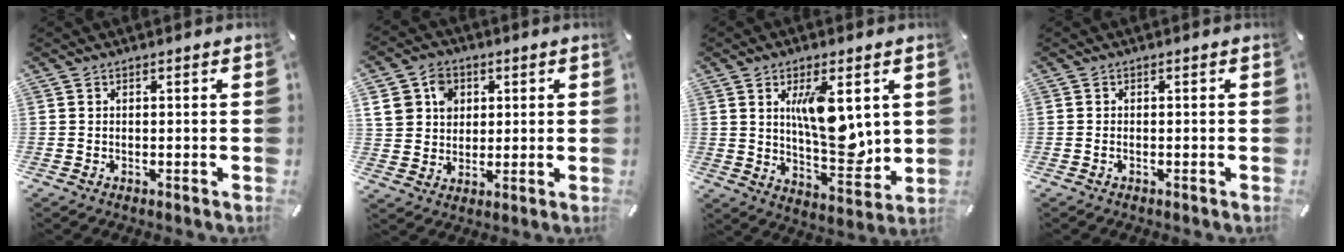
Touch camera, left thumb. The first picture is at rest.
{"total": 9.7, "force": [3.1, 8.5, 3.3], "torque": [-0.058, 0.008, 0.062]}
{"total": 13.5, "force": [4.1, 5.8, 11.4], "torque": [-0.180, -0.029, 0.062]}
{"total": 0.7, "force": [-0.4, 0.3, 0.5], "torque": [-0.012, -0.003, -0.007]}